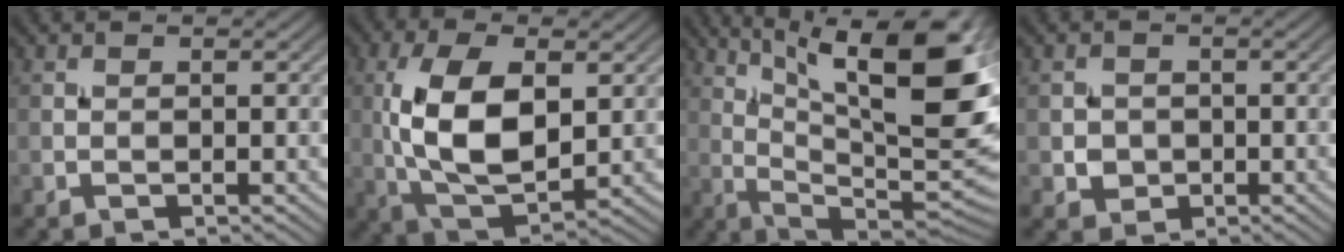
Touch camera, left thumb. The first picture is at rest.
{"total": 11.2, "force": [1.4, 5.5, 9.6], "torque": [-0.208, 0.002, 0.029]}
{"total": 18.2, "force": [7.0, 5.8, 15.7], "torque": [-0.225, 0.014, 0.122]}
{"total": 2.3, "force": [-0.4, 2.1, 0.7], "torque": [-0.013, -0.006, -0.010]}